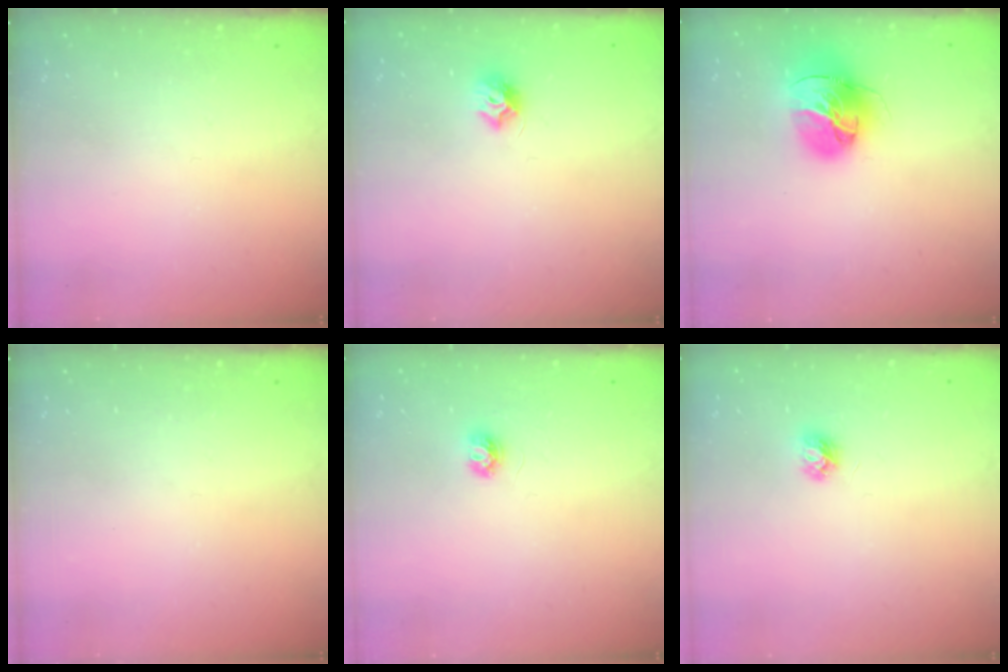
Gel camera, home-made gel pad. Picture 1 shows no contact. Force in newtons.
{"total": 7.1, "press": 7.1, "slide": 0.5}
{"total": 17.5, "press": 17.4, "slide": 1.7}
{"total": 0.0}
{"total": 3.7, "press": 3.7, "slide": 0.3}
{"total": 4.2, "press": 4.2, "slide": 0.3}